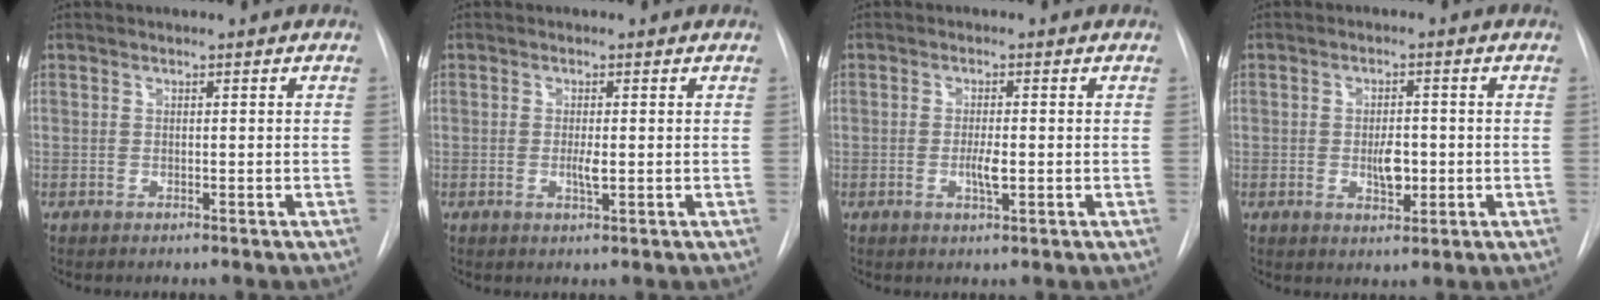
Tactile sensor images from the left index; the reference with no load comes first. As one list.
[{"total": 1.8, "force": [-0.2, 0.3, 1.7], "torque": [-0.035, -0.002, -0.002]}, {"total": 2.7, "force": [-0.5, 0.6, 2.6], "torque": [-0.049, -0.002, -0.007]}, {"total": 3.9, "force": [-0.6, 1.9, 3.4], "torque": [-0.054, 0.000, -0.004]}]